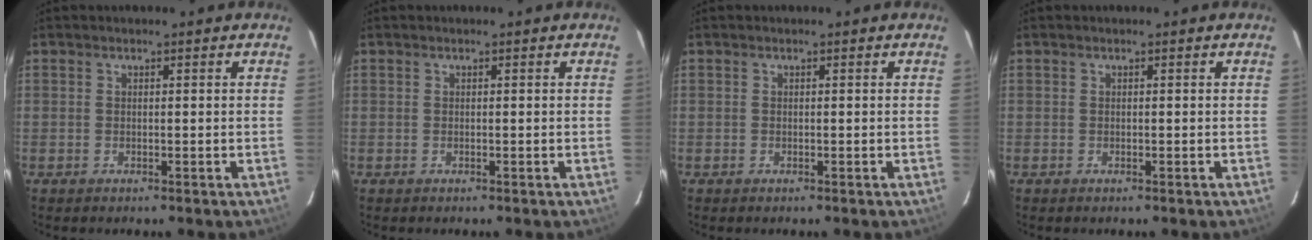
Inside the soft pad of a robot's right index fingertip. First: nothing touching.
{"total": 0.0}
{"total": 0.0}
{"total": 0.0}